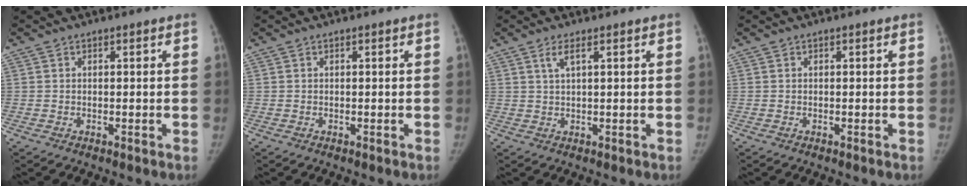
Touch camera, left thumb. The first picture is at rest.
{"total": 0.0}
{"total": 2.5, "force": [1.3, 0.4, 2.0], "torque": [-0.050, -0.001, 0.031]}
{"total": 0.0}